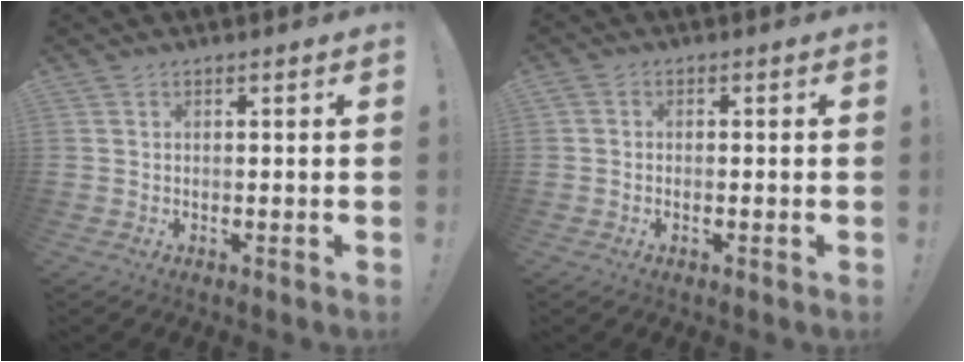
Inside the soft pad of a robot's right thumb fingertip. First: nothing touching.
{"total": 1.4, "force": [-0.9, 0.7, 0.8], "torque": [-0.013, 0.003, -0.015]}